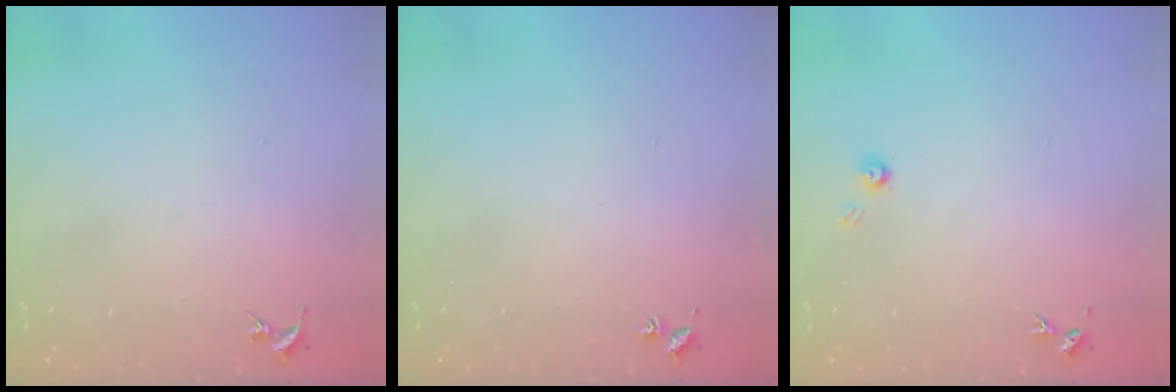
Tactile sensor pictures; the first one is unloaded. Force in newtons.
{"total": 1.8, "press": 1.8, "slide": 0.2}
{"total": 3.5, "press": 3.5, "slide": 0.4}